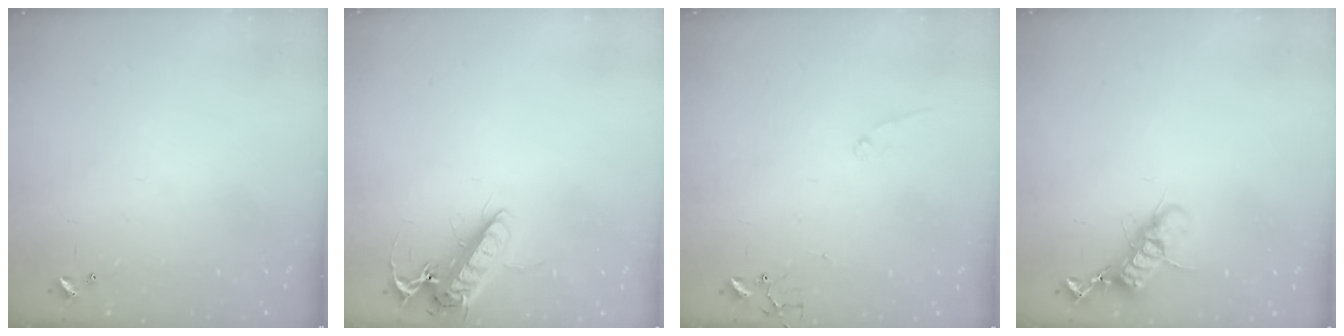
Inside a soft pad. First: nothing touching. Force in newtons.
{"total": 13.5, "press": 13.3, "slide": 2.1}
{"total": 6.8, "press": 6.8, "slide": 0.7}
{"total": 12.3, "press": 12.3, "slide": 0.6}